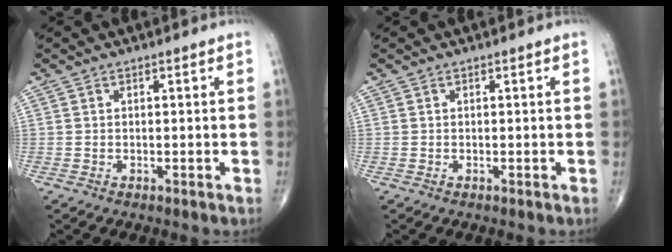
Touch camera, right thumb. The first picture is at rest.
{"total": 0.0}